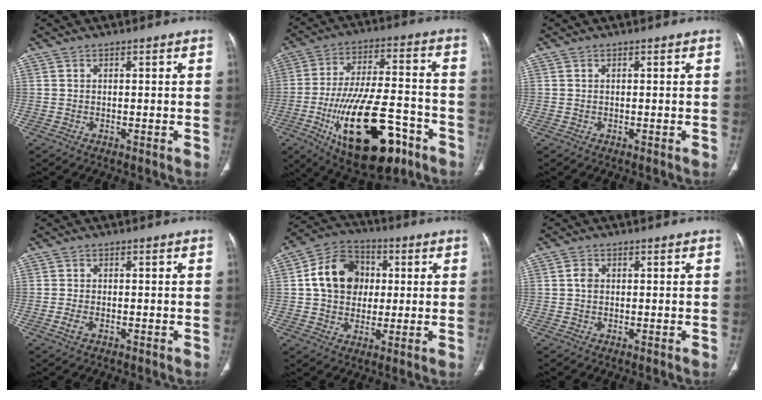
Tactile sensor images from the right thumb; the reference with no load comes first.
{"total": 24.2, "force": [-10.6, 10.5, 19.0], "torque": [-0.327, 0.041, -0.157]}
{"total": 0.0}
{"total": 2.1, "force": [-0.9, 1.2, 1.5], "torque": [-0.036, 0.002, -0.017]}
{"total": 13.3, "force": [1.7, 10.7, 7.6], "torque": [-0.103, 0.015, 0.022]}
{"total": 1.9, "force": [0.2, 1.4, 1.2], "torque": [-0.021, 0.004, 0.000]}